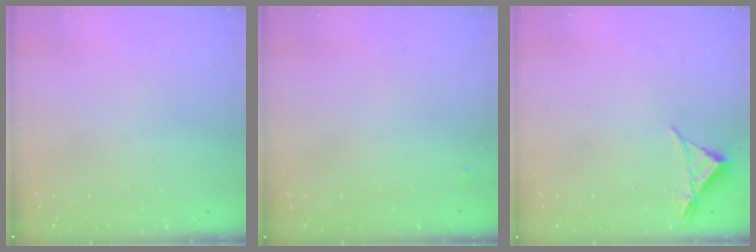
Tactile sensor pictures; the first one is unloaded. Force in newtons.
{"total": 3.1, "press": 3.1, "slide": 0.3}
{"total": 3.5, "press": 3.5, "slide": 0.6}